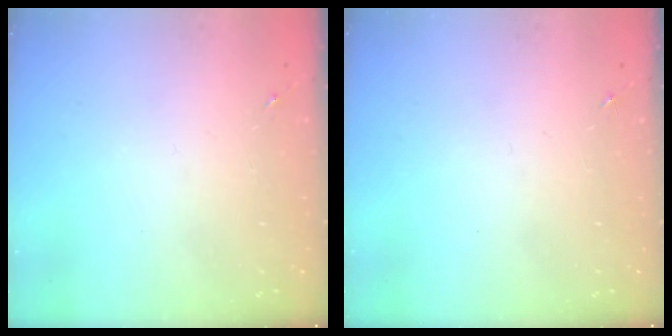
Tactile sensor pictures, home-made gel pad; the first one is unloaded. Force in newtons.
{"total": 0.0}